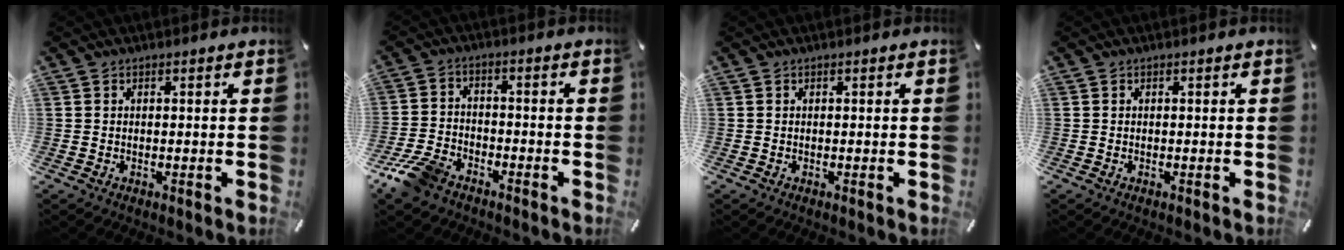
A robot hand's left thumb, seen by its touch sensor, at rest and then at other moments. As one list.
[{"total": 8.4, "force": [-6.2, 4.4, 3.6], "torque": [-0.080, 0.027, -0.120]}, {"total": 0.0}, {"total": 0.0}]